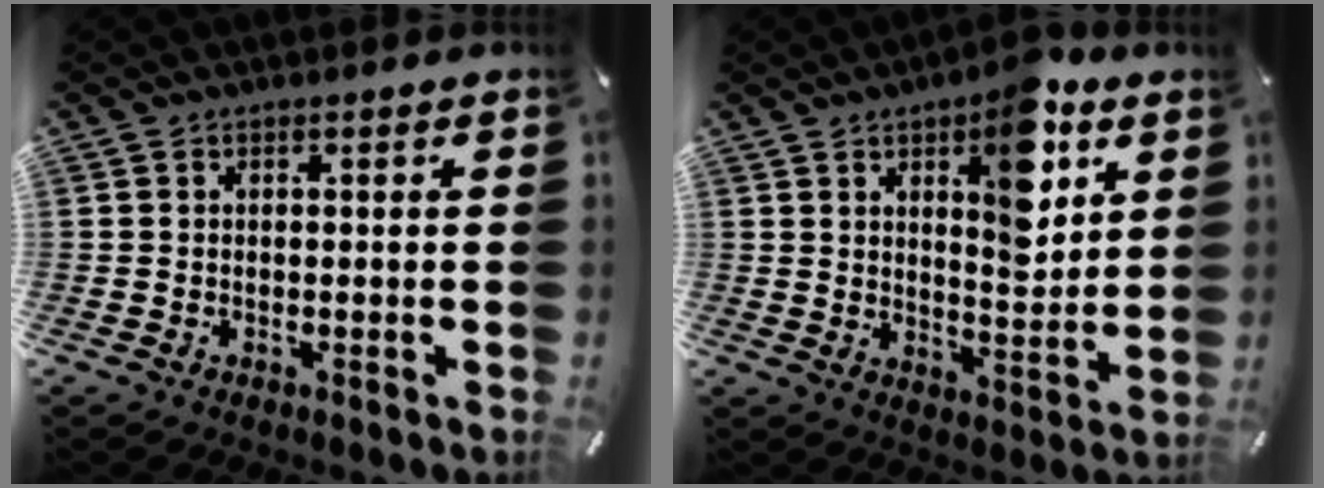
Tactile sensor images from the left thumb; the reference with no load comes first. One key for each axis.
{"total": 13.1, "fx": 6.4, "fy": 5.7, "fz": 10.0, "tx": -0.130, "ty": -0.031, "tz": 0.103}